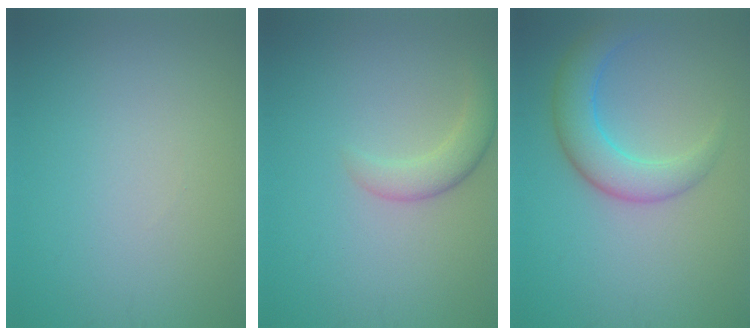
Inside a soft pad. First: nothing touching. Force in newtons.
{"total": 2.6, "press": 2.6, "slide": 0.2}
{"total": 4.6, "press": 4.6, "slide": 0.2}